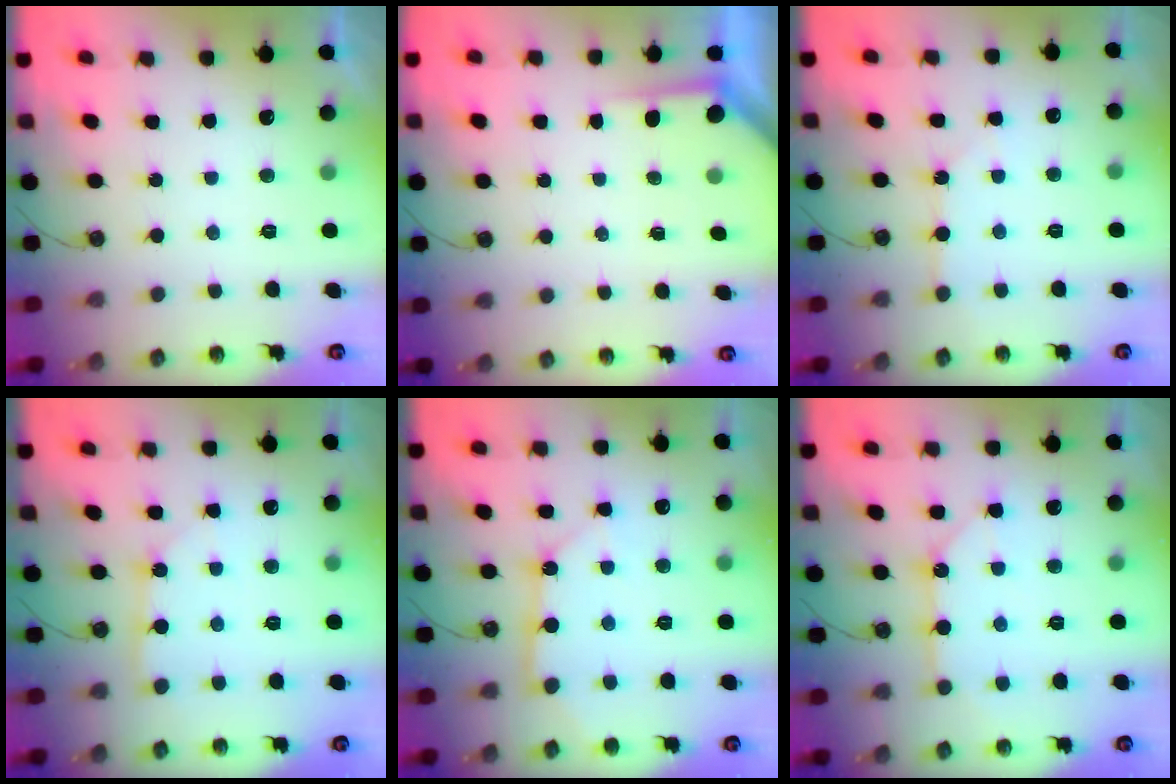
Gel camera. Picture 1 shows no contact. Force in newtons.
{"total": 2.2, "press": 2.2, "slide": 0.3}
{"total": 3.0, "press": 3.0, "slide": 0.3}
{"total": 2.6, "press": 2.6, "slide": 0.0}
{"total": 8.8, "press": 8.7, "slide": 0.7}
{"total": 10.3, "press": 10.3, "slide": 0.6}